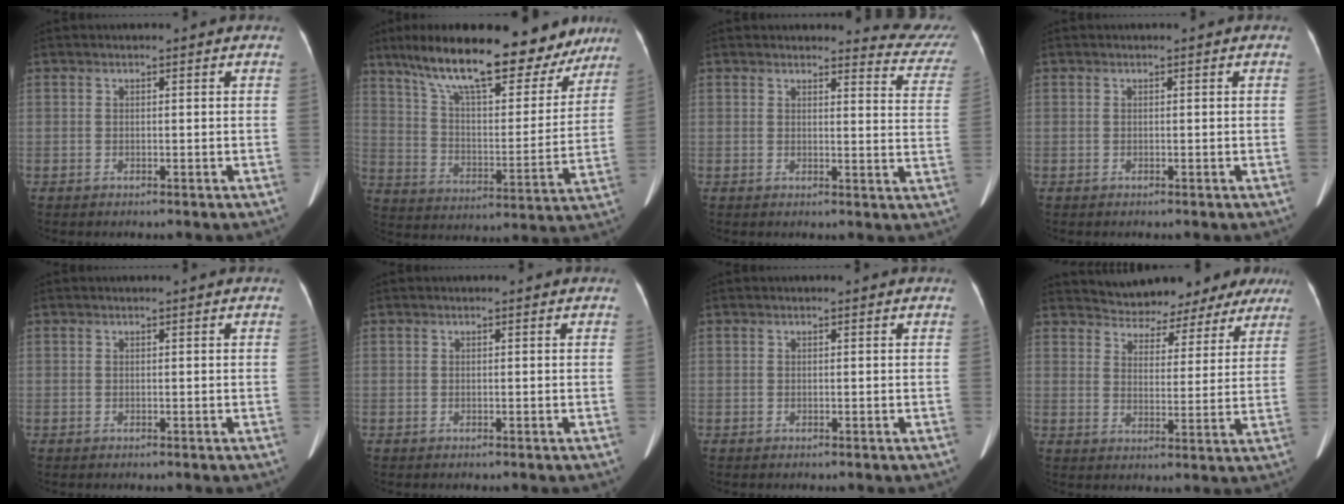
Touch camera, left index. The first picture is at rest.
{"total": 23.7, "force": [18.3, 6.7, 13.5], "torque": [-0.214, 0.002, 0.272]}
{"total": 9.3, "force": [9.2, 1.0, 0.3], "torque": [0.028, -0.090, 0.064]}
{"total": 0.0}
{"total": 0.0}
{"total": 0.0}
{"total": 0.0}
{"total": 15.5, "force": [14.2, 5.3, 3.2], "torque": [-0.028, -0.004, 0.170]}